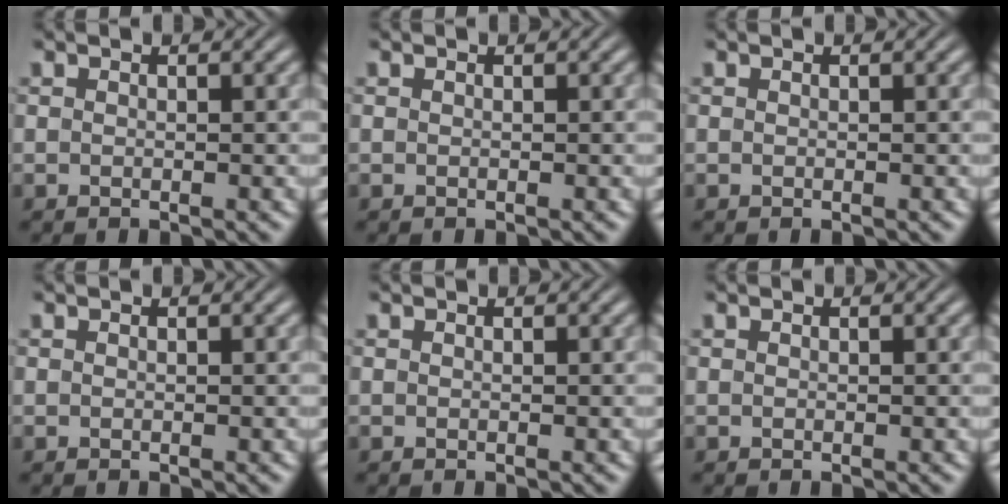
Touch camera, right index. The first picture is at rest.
{"total": 0.0}
{"total": 0.0}
{"total": 0.0}
{"total": 0.0}
{"total": 0.0}